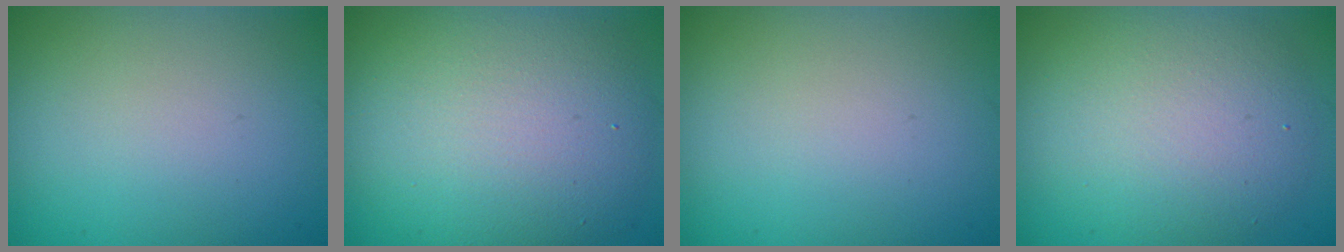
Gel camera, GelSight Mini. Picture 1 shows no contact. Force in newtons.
{"total": 9.6, "press": 9.6, "slide": 0.4}
{"total": 0.0}
{"total": 6.0, "press": 6.0, "slide": 0.5}